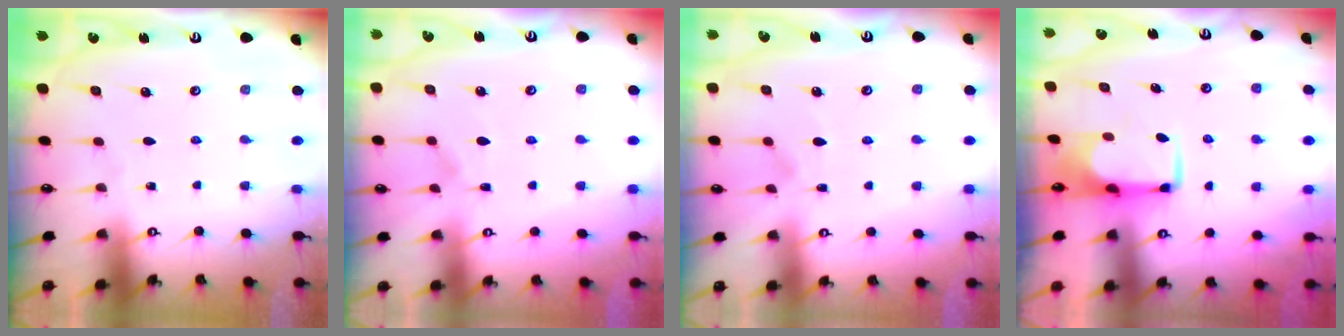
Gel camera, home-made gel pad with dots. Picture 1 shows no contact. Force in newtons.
{"total": 1.4, "press": 0.6, "slide": 1.3}
{"total": 2.5, "press": 2.2, "slide": 1.2}
{"total": 0.6, "press": 0.6, "slide": 0.2}